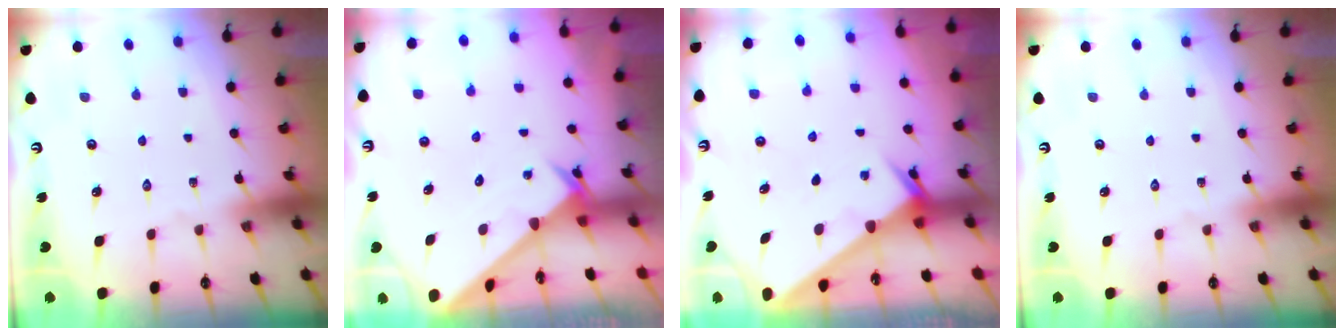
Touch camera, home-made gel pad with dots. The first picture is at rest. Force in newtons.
{"total": 2.3, "press": 2.3, "slide": 0.2}
{"total": 2.0, "press": 2.0, "slide": 0.1}
{"total": 0.0}